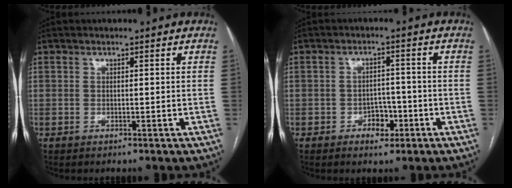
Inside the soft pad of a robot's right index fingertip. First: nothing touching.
{"total": 3.5, "force": [-1.7, 2.3, 2.0], "torque": [-0.021, 0.007, -0.022]}